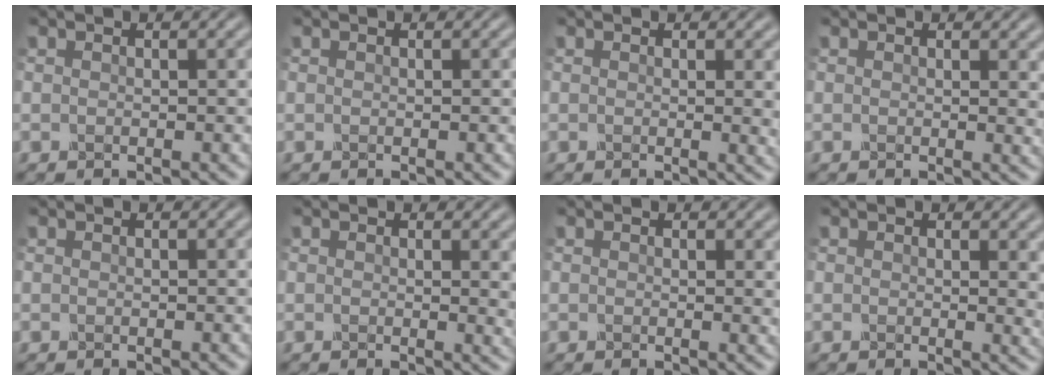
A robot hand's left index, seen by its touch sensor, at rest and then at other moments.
{"total": 0.0}
{"total": 2.5, "force": [0.0, 1.3, 2.1], "torque": [-0.017, 0.001, -0.004]}
{"total": 2.4, "force": [0.2, 1.4, 1.9], "torque": [-0.021, 0.001, 0.000]}
{"total": 0.0}
{"total": 3.2, "force": [0.0, 1.8, 2.7], "torque": [-0.024, 0.001, -0.003]}
{"total": 1.4, "force": [0.2, 0.8, 1.1], "torque": [-0.013, -0.001, -0.001]}
{"total": 3.8, "force": [0.1, 2.2, 3.1], "torque": [-0.031, 0.003, -0.001]}